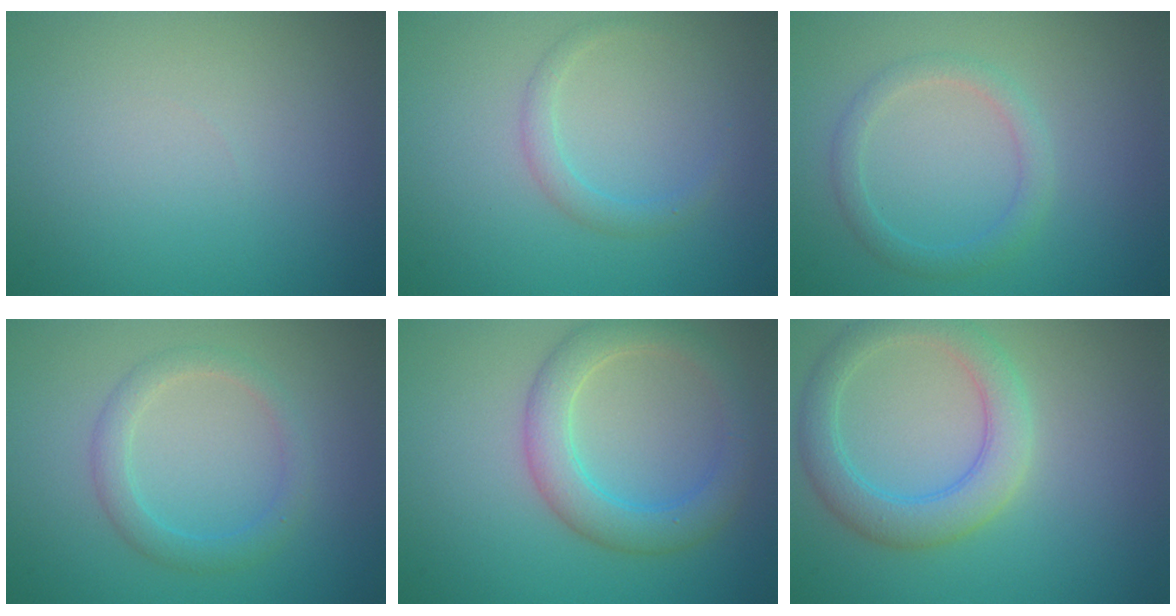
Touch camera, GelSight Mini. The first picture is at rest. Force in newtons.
{"total": 1.5, "press": 1.5, "slide": 0.1}
{"total": 2.0, "press": 2.0, "slide": 0.1}
{"total": 2.3, "press": 2.3, "slide": 0.1}
{"total": 4.4, "press": 4.4, "slide": 0.3}
{"total": 4.3, "press": 4.3, "slide": 0.2}